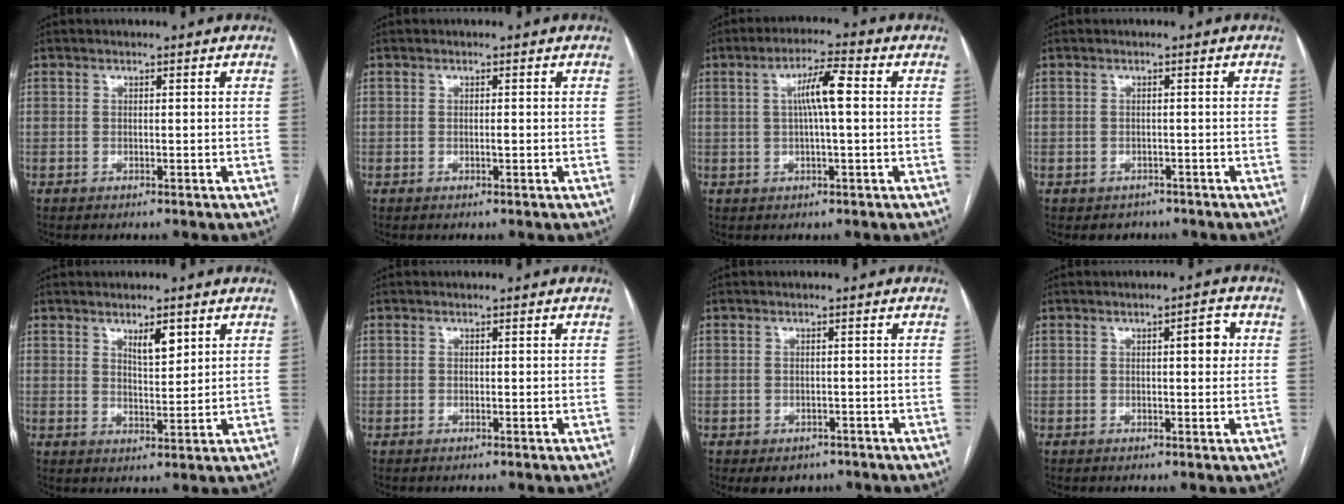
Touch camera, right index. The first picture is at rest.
{"total": 0.7, "force": [-0.1, 0.1, 0.7], "torque": [-0.014, 0.000, -0.002]}
{"total": 6.0, "force": [0.9, 0.4, 6.0], "torque": [-0.107, 0.013, 0.016]}
{"total": 2.2, "force": [-1.6, 1.5, 0.0], "torque": [-0.004, 0.005, -0.021]}
{"total": 4.0, "force": [2.4, 1.1, 3.0], "torque": [-0.052, -0.003, 0.043]}
{"total": 0.0}
{"total": 3.6, "force": [-2.6, 2.4, 0.9], "torque": [0.000, 0.003, -0.029]}
{"total": 3.2, "force": [0.7, 1.0, 3.0], "torque": [-0.036, 0.007, 0.008]}